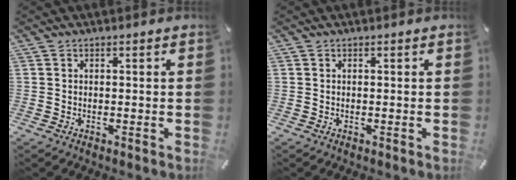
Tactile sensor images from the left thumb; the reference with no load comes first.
{"total": 0.0}